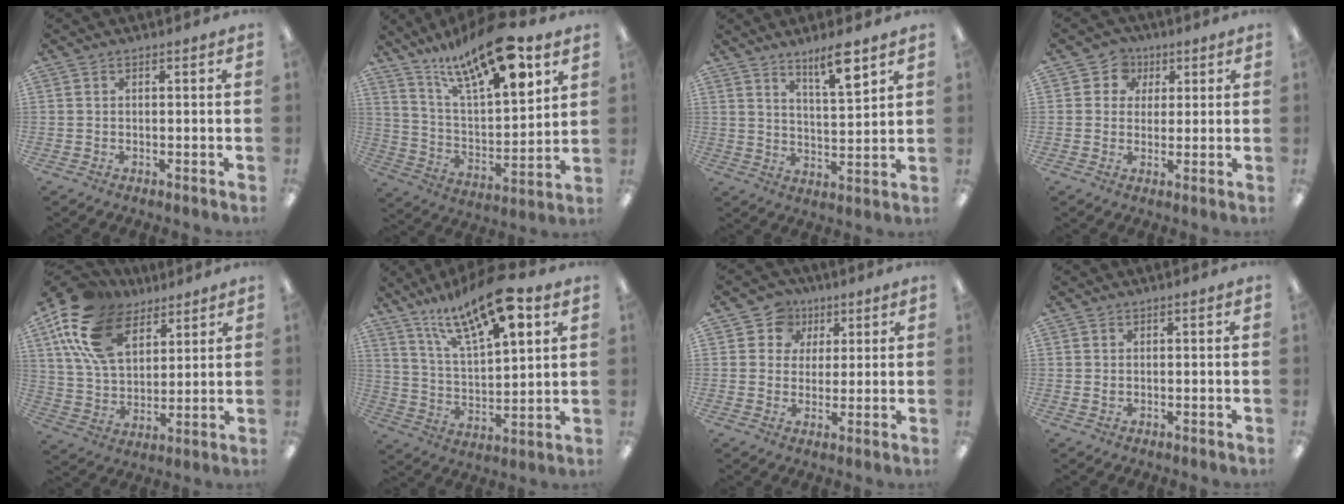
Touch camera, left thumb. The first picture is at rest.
{"total": 20.0, "force": [14.1, 6.1, 12.7], "torque": [-0.216, -0.080, 0.236]}
{"total": 8.4, "force": [6.5, 1.4, 5.1], "torque": [-0.077, -0.042, 0.107]}
{"total": 5.2, "force": [1.9, 4.8, 0.8], "torque": [-0.022, 0.001, 0.030]}
{"total": 18.8, "force": [10.2, 11.3, 11.1], "torque": [-0.236, -0.022, 0.190]}
{"total": 18.1, "force": [12.1, 5.9, 12.1], "torque": [-0.207, -0.056, 0.200]}
{"total": 6.9, "force": [3.1, 6.2, 0.7], "torque": [-0.024, -0.013, 0.056]}
{"total": 0.6, "force": [0.1, 0.5, 0.4], "torque": [-0.009, 0.002, 0.002]}